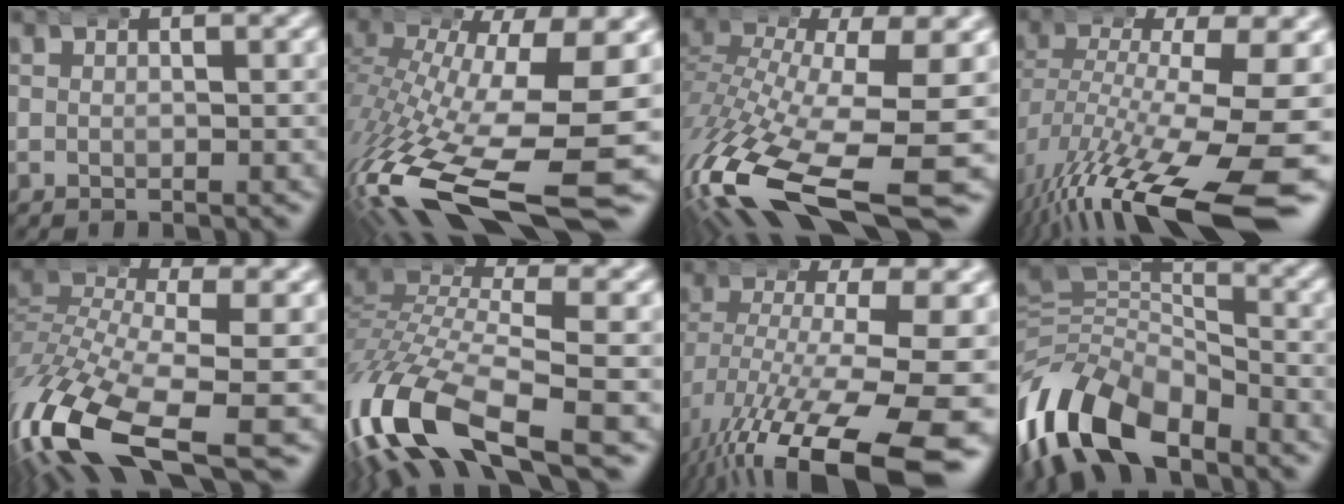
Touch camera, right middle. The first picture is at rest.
{"total": 13.5, "force": [-5.8, 5.3, 11.0], "torque": [-0.217, -0.055, -0.062]}
{"total": 12.2, "force": [-6.0, 5.1, 9.3], "torque": [-0.211, -0.061, -0.065]}
{"total": 11.5, "force": [-6.1, 3.8, 9.0], "torque": [-0.162, -0.039, -0.072]}
{"total": 10.1, "force": [-5.1, 4.9, 7.2], "torque": [-0.179, -0.049, -0.065]}
{"total": 10.3, "force": [-3.9, 5.3, 8.0], "torque": [-0.201, -0.037, -0.048]}
{"total": 12.5, "force": [-6.4, 4.7, 9.7], "torque": [-0.169, -0.048, -0.067]}
{"total": 11.7, "force": [-4.7, 8.7, 6.2], "torque": [-0.152, -0.037, -0.073]}